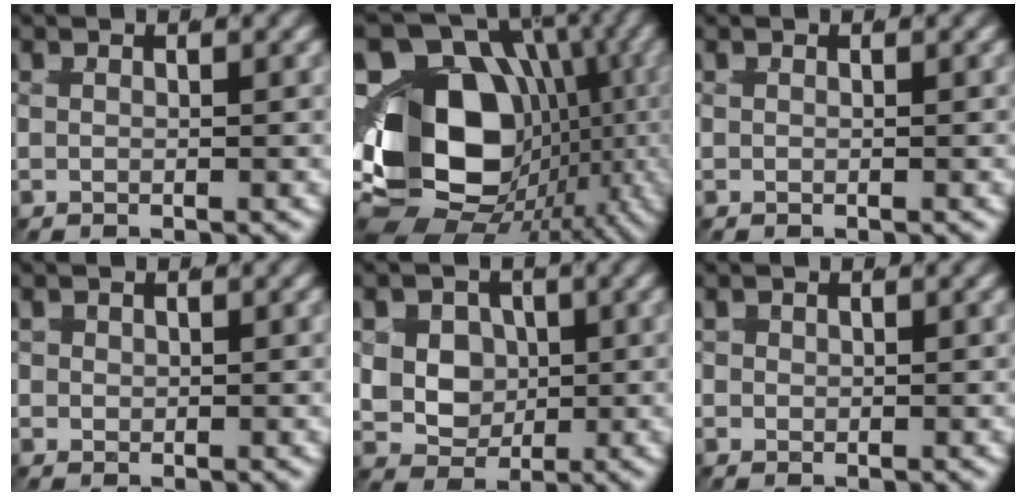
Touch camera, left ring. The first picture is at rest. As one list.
[{"total": 23.8, "force": [-4.4, 17.5, 15.5], "torque": [-0.283, -0.081, -0.051]}, {"total": 0.0}, {"total": 1.6, "force": [0.2, 1.6, 0.4], "torque": [-0.021, -0.008, 0.002]}, {"total": 11.0, "force": [0.0, 10.1, 4.4], "torque": [-0.112, -0.036, -0.009]}, {"total": 1.3, "force": [0.1, 1.3, 0.2], "torque": [-0.017, -0.007, 0.001]}]